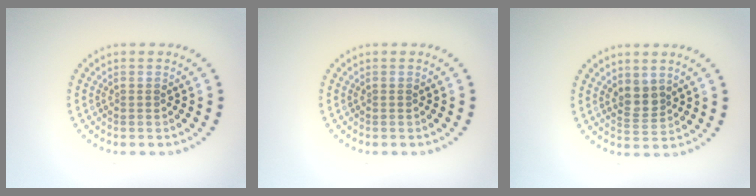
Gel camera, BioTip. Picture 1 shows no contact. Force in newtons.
{"total": 0.0}
{"total": 2.0, "press": 1.7, "slide": 0.9}